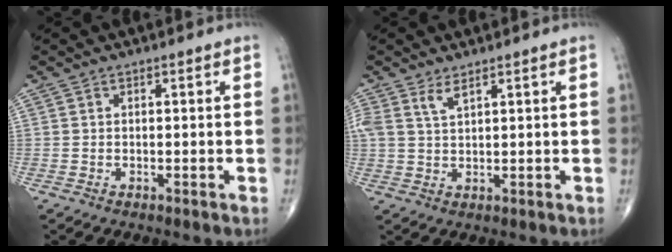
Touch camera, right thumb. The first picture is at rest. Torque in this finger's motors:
{"motor_torque": [-0.13, 0.20, 0.38, 0.44, 0.03]}